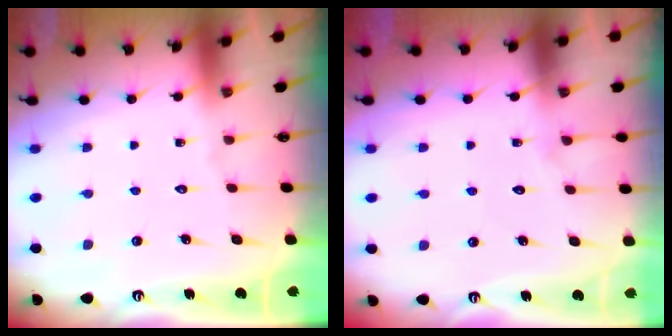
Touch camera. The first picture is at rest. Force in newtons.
{"total": 5.2, "press": 5.1, "slide": 0.5}